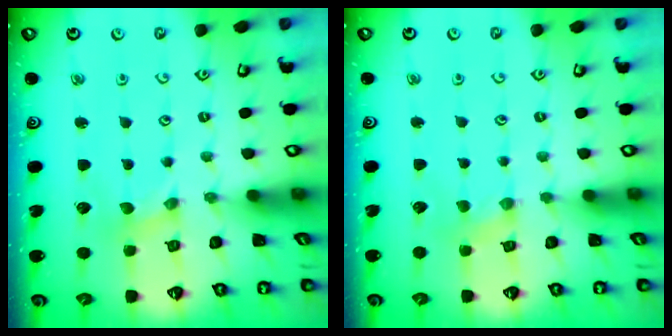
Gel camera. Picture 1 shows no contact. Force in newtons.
{"total": 2.2, "press": 2.1, "slide": 0.4}